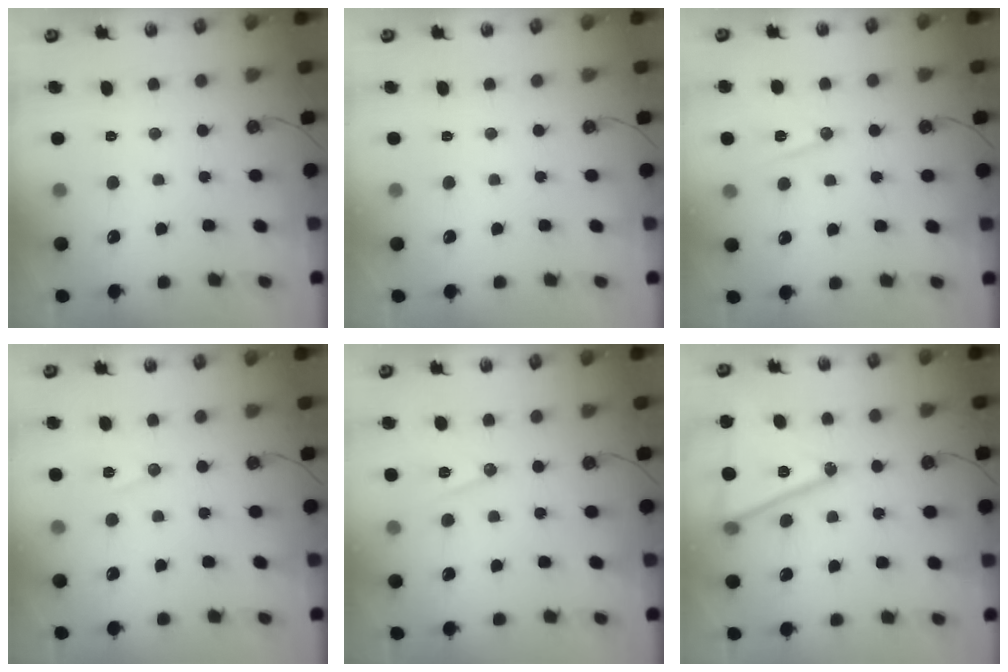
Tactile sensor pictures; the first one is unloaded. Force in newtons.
{"total": 0.0}
{"total": 9.8, "press": 9.3, "slide": 3.0}
{"total": 7.9, "press": 7.0, "slide": 3.7}
{"total": 10.5, "press": 9.9, "slide": 3.4}
{"total": 17.5, "press": 17.2, "slide": 3.4}